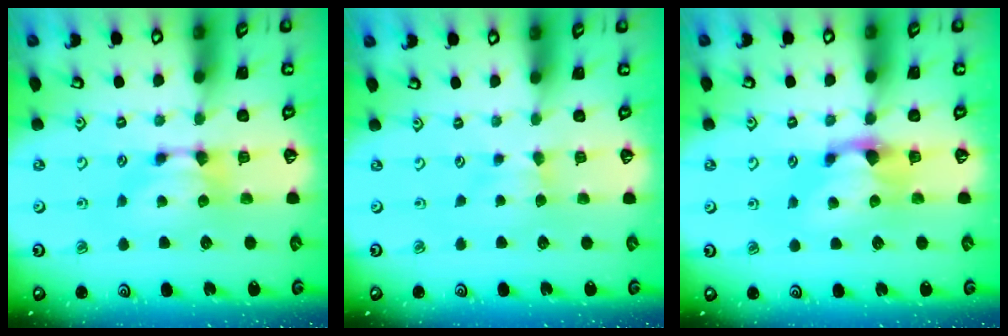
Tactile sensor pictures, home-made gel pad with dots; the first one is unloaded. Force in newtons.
{"total": 1.1, "press": 1.0, "slide": 0.6}
{"total": 1.1, "press": 0.6, "slide": 0.9}